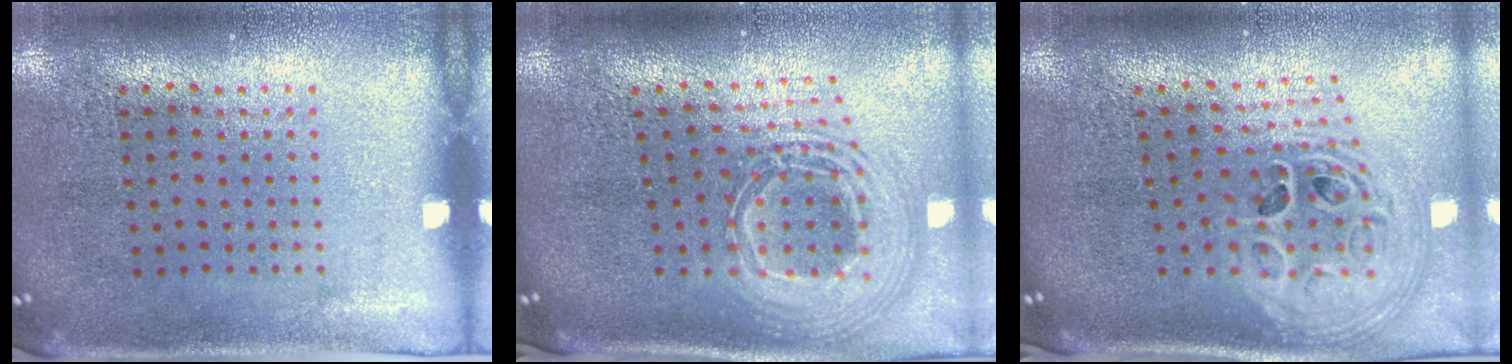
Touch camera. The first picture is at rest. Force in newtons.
{"total": 2.8, "press": 1.9, "slide": 2.0}
{"total": 3.0, "press": 2.0, "slide": 2.2}